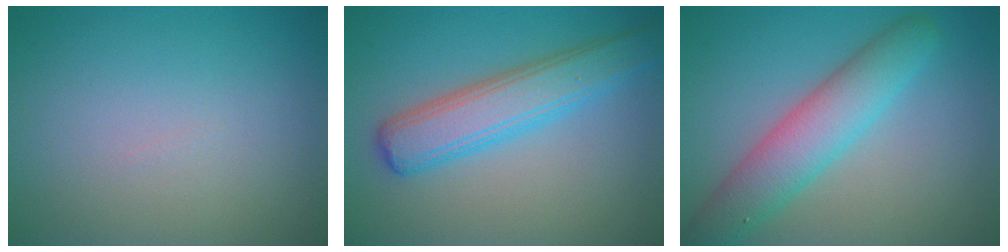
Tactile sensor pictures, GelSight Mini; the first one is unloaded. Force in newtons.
{"total": 5.3, "press": 5.3, "slide": 0.1}
{"total": 5.7, "press": 5.7, "slide": 0.1}